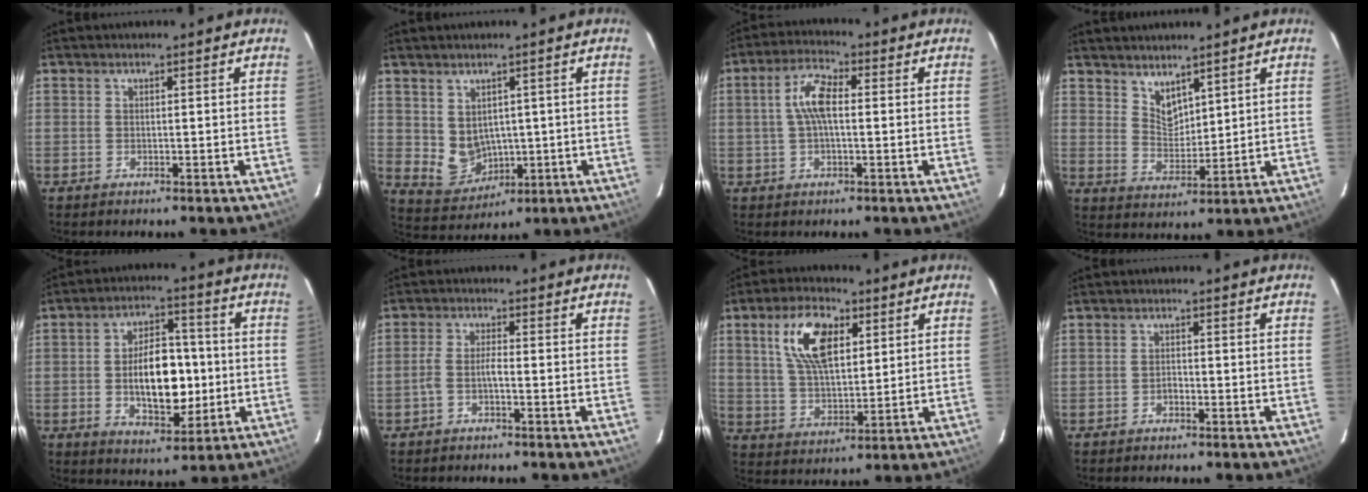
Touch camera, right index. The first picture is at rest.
{"total": 6.6, "force": [1.1, 5.6, 3.2], "torque": [-0.066, -0.003, 0.046]}
{"total": 6.7, "force": [0.4, 2.6, 6.1], "torque": [-0.124, 0.017, 0.007]}
{"total": 5.2, "force": [4.2, 2.5, 1.9], "torque": [-0.025, -0.003, 0.082]}
{"total": 13.1, "force": [-1.4, 7.0, 11.0], "torque": [-0.192, 0.013, -0.009]}
{"total": 2.6, "force": [-1.5, 0.5, 2.1], "torque": [-0.052, 0.008, -0.032]}
{"total": 12.3, "force": [4.8, 5.9, 9.6], "torque": [-0.182, 0.019, 0.094]}
{"total": 1.0, "force": [-0.7, 0.6, 0.4], "torque": [-0.007, 0.004, -0.014]}